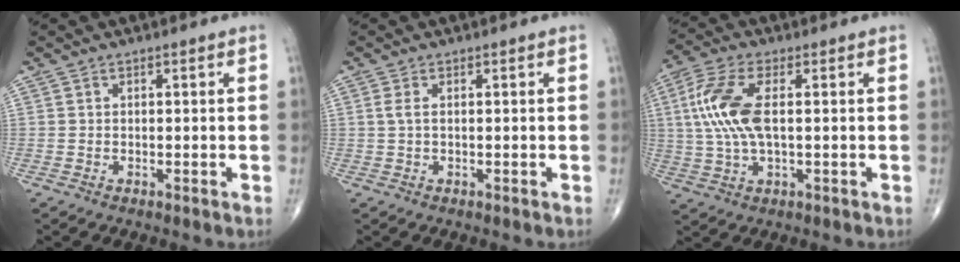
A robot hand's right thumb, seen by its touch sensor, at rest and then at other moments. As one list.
[{"total": 1.5, "force": [0.3, 0.5, 1.3], "torque": [-0.038, 0.007, 0.008]}, {"total": 11.1, "force": [1.4, 4.6, 10.0], "torque": [-0.237, 0.010, 0.028]}]